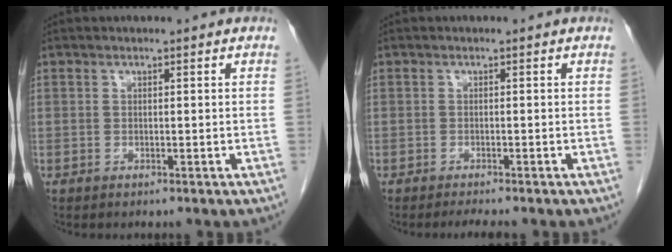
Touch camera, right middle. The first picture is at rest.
{"total": 2.0, "force": [-1.8, -0.1, 1.0], "torque": [-0.019, -0.007, -0.025]}